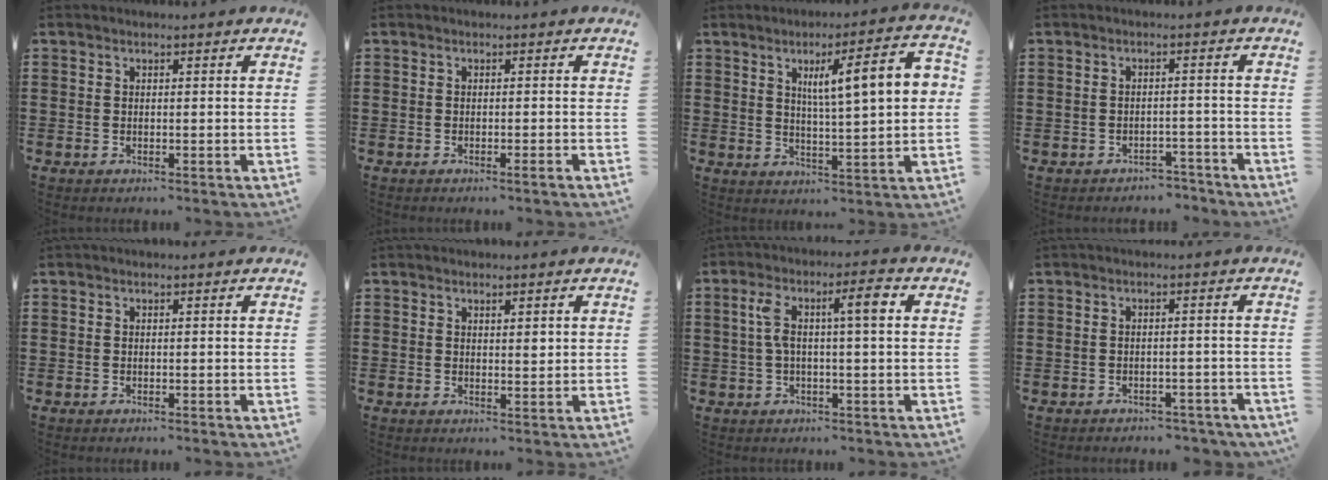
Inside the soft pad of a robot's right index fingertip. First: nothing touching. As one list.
[{"total": 0.8, "force": [-0.5, -0.1, 0.6], "torque": [-0.011, -0.003, -0.010]}, {"total": 9.5, "force": [2.9, 1.6, 8.9], "torque": [-0.148, 0.000, 0.038]}, {"total": 2.3, "force": [-2.2, 0.6, -0.1], "torque": [-0.006, 0.002, -0.049]}, {"total": 0.0}, {"total": 1.5, "force": [0.8, 0.5, 1.1], "torque": [-0.013, 0.002, 0.011]}, {"total": 6.9, "force": [1.4, 1.3, 6.7], "torque": [-0.130, 0.009, 0.018]}, {"total": 1.9, "force": [-1.8, 0.5, 0.0], "torque": [-0.008, -0.001, -0.041]}]